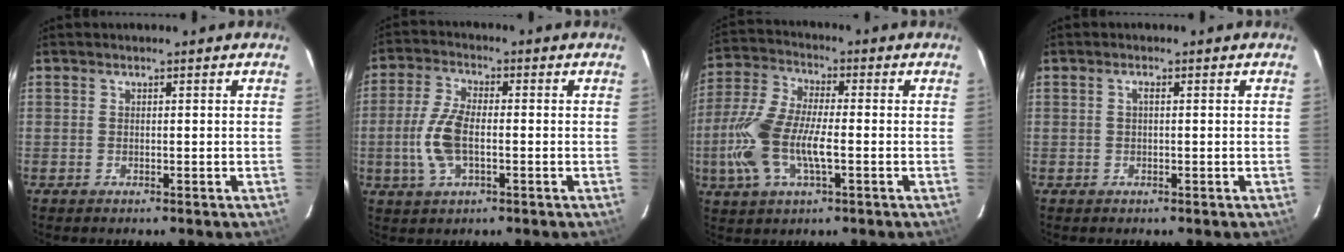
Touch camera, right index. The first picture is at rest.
{"total": 8.6, "force": [-1.5, 4.0, 7.4], "torque": [-0.166, 0.005, -0.031]}
{"total": 13.5, "force": [-3.0, 5.3, 12.1], "torque": [-0.272, 0.001, -0.061]}
{"total": 0.9, "force": [0.1, 0.2, 0.8], "torque": [-0.015, 0.005, -0.001]}